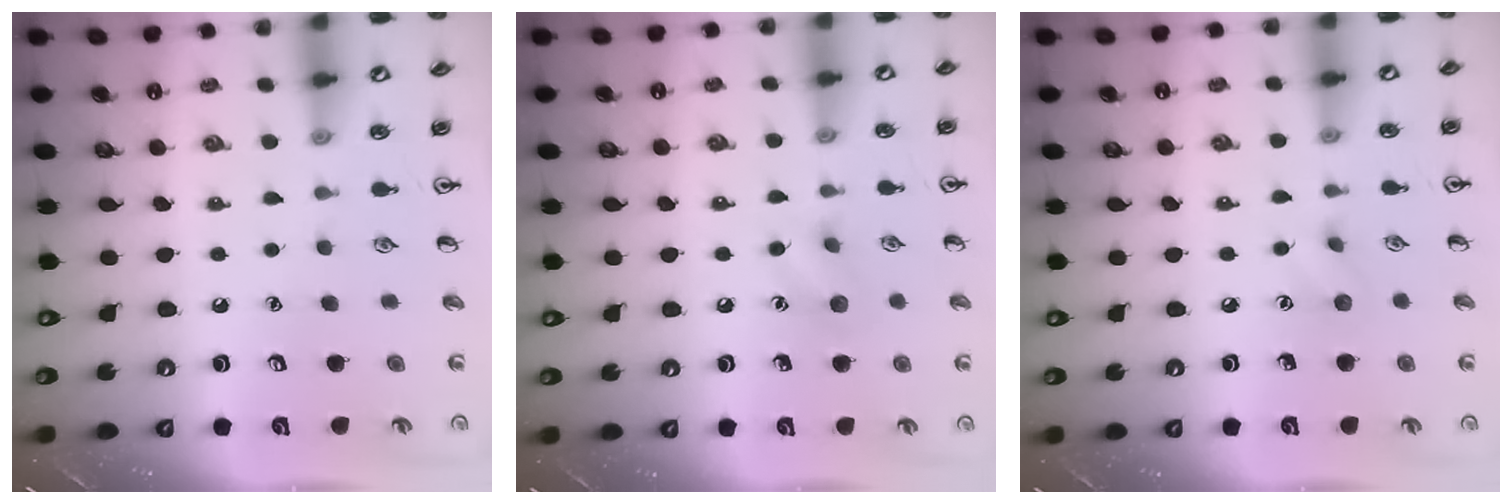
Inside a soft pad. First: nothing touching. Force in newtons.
{"total": 7.4, "press": 7.2, "slide": 1.9}
{"total": 4.8, "press": 4.6, "slide": 1.3}